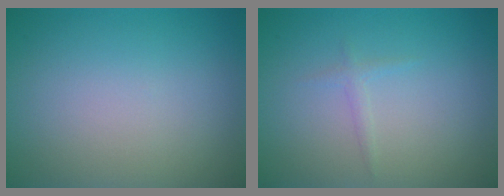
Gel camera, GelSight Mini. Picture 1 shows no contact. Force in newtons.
{"total": 0.8, "press": 0.8, "slide": 0.0}